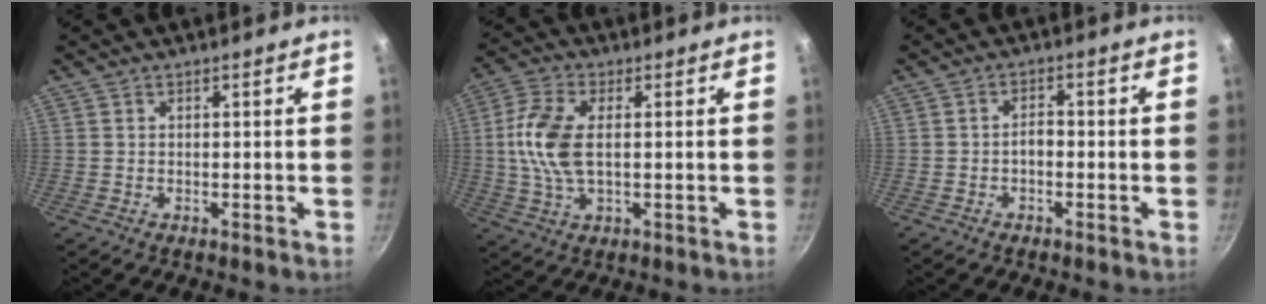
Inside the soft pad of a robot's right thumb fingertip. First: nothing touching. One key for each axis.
{"total": 10.5, "fx": 0.7, "fy": 5.4, "fz": 9.0, "tx": -0.206, "ty": 0.005, "tz": 0.014}
{"total": 2.1, "fx": -0.8, "fy": 1.2, "fz": 1.6, "tx": -0.018, "ty": 0.011, "tz": -0.017}